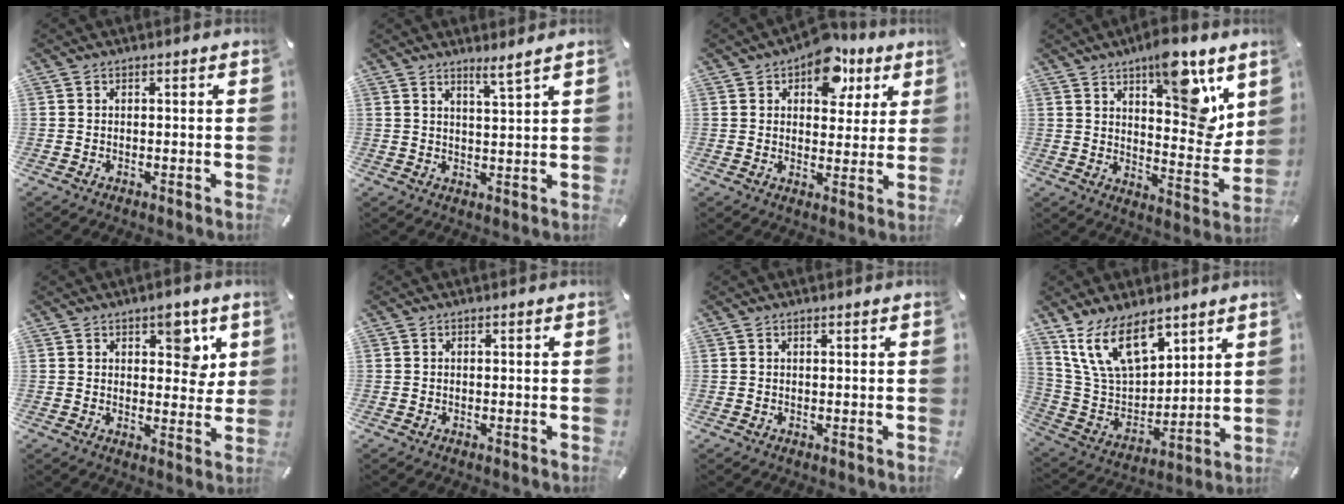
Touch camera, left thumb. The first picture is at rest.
{"total": 4.0, "force": [3.5, -0.5, 1.9], "torque": [-0.045, -0.020, 0.061]}
{"total": 12.7, "force": [7.4, 7.6, 6.9], "torque": [-0.077, -0.038, 0.126]}
{"total": 15.8, "force": [9.5, 6.3, 11.0], "torque": [-0.125, -0.075, 0.153]}
{"total": 7.0, "force": [3.6, 3.9, 4.5], "torque": [-0.033, -0.017, 0.054]}
{"total": 0.0}
{"total": 0.6, "force": [0.4, 0.0, 0.4], "torque": [-0.008, 0.000, 0.007]}
{"total": 16.9, "force": [10.8, 9.2, 9.1], "torque": [-0.208, -0.053, 0.200]}